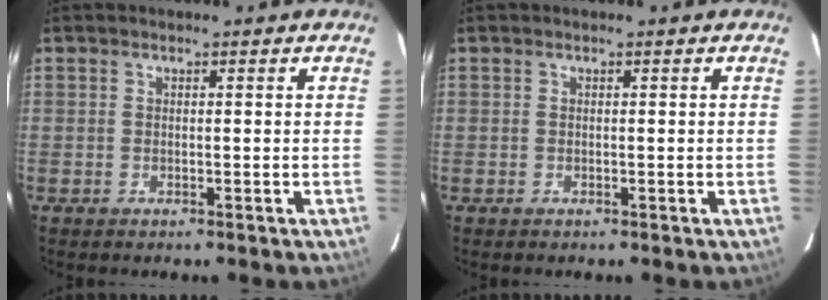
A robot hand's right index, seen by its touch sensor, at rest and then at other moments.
{"total": 0.0}